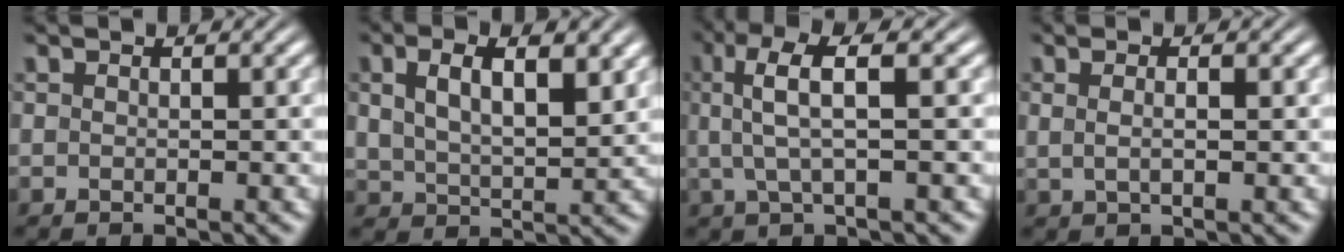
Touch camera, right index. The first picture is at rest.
{"total": 4.2, "force": [1.6, 2.4, 3.1], "torque": [-0.048, -0.001, 0.032]}
{"total": 5.4, "force": [1.5, 1.7, 4.9], "torque": [-0.096, 0.017, 0.020]}
{"total": 2.0, "force": [0.5, 0.7, 1.8], "torque": [-0.032, 0.000, 0.010]}